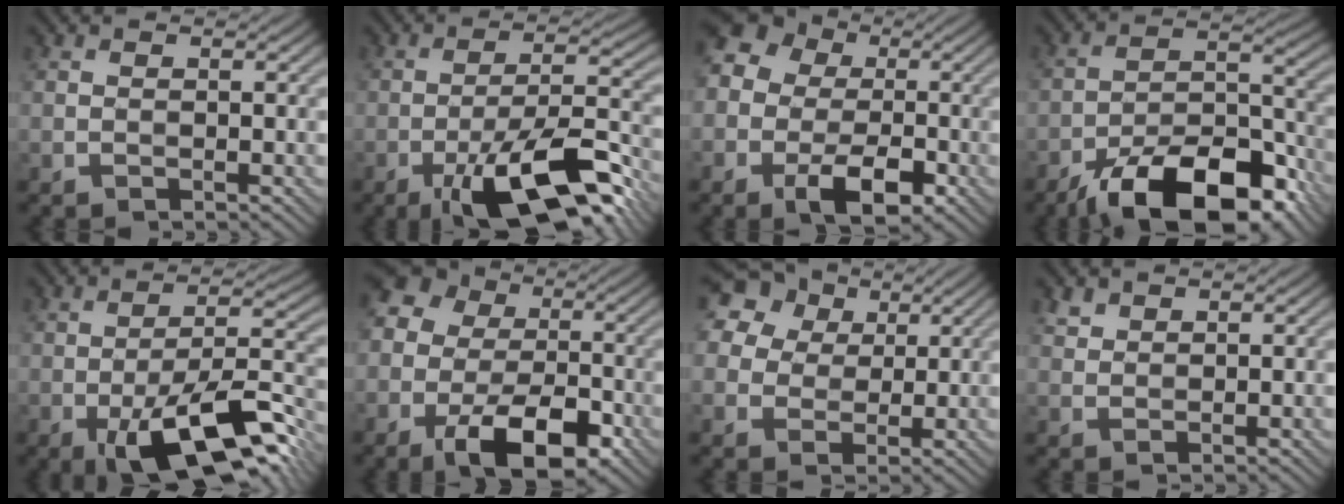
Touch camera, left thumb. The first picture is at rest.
{"total": 14.2, "force": [-8.0, 4.0, 11.0], "torque": [-0.188, 0.001, -0.139]}
{"total": 11.9, "force": [-3.3, 8.9, 7.3], "torque": [-0.124, -0.021, -0.072]}
{"total": 15.6, "force": [-11.0, 5.9, 9.4], "torque": [-0.155, -0.005, -0.185]}
{"total": 13.7, "force": [-6.8, 4.5, 11.0], "torque": [-0.186, 0.000, -0.117]}
{"total": 14.6, "force": [-5.4, 9.7, 9.4], "torque": [-0.147, -0.025, -0.096]}
{"total": 15.1, "force": [7.4, 11.5, 6.4], "torque": [-0.204, 0.040, 0.140]}
{"total": 1.6, "force": [1.3, 0.8, 0.5], "torque": [-0.014, 0.002, 0.029]}